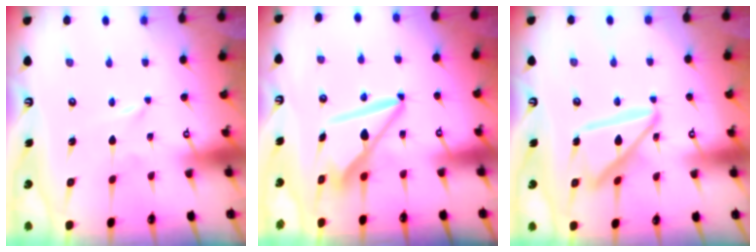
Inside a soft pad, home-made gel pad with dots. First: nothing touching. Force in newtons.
{"total": 9.1, "press": 9.1, "slide": 0.7}
{"total": 15.5, "press": 15.5, "slide": 1.6}